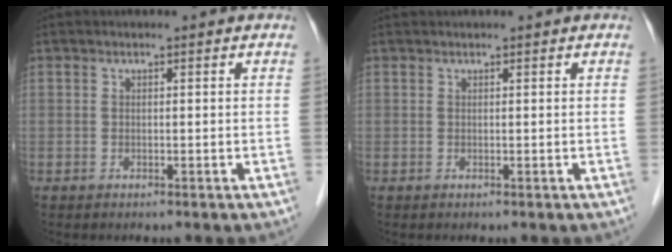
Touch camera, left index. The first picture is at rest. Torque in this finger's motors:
{"motor_torque": [-0.24, -0.17, 0.04, 0.03]}